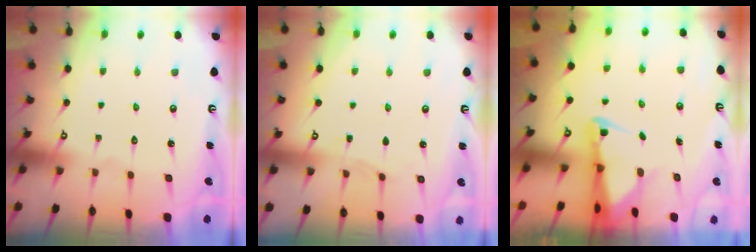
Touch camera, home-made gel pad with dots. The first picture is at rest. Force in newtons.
{"total": 2.7, "press": 2.7, "slide": 0.4}
{"total": 2.6, "press": 2.5, "slide": 0.5}